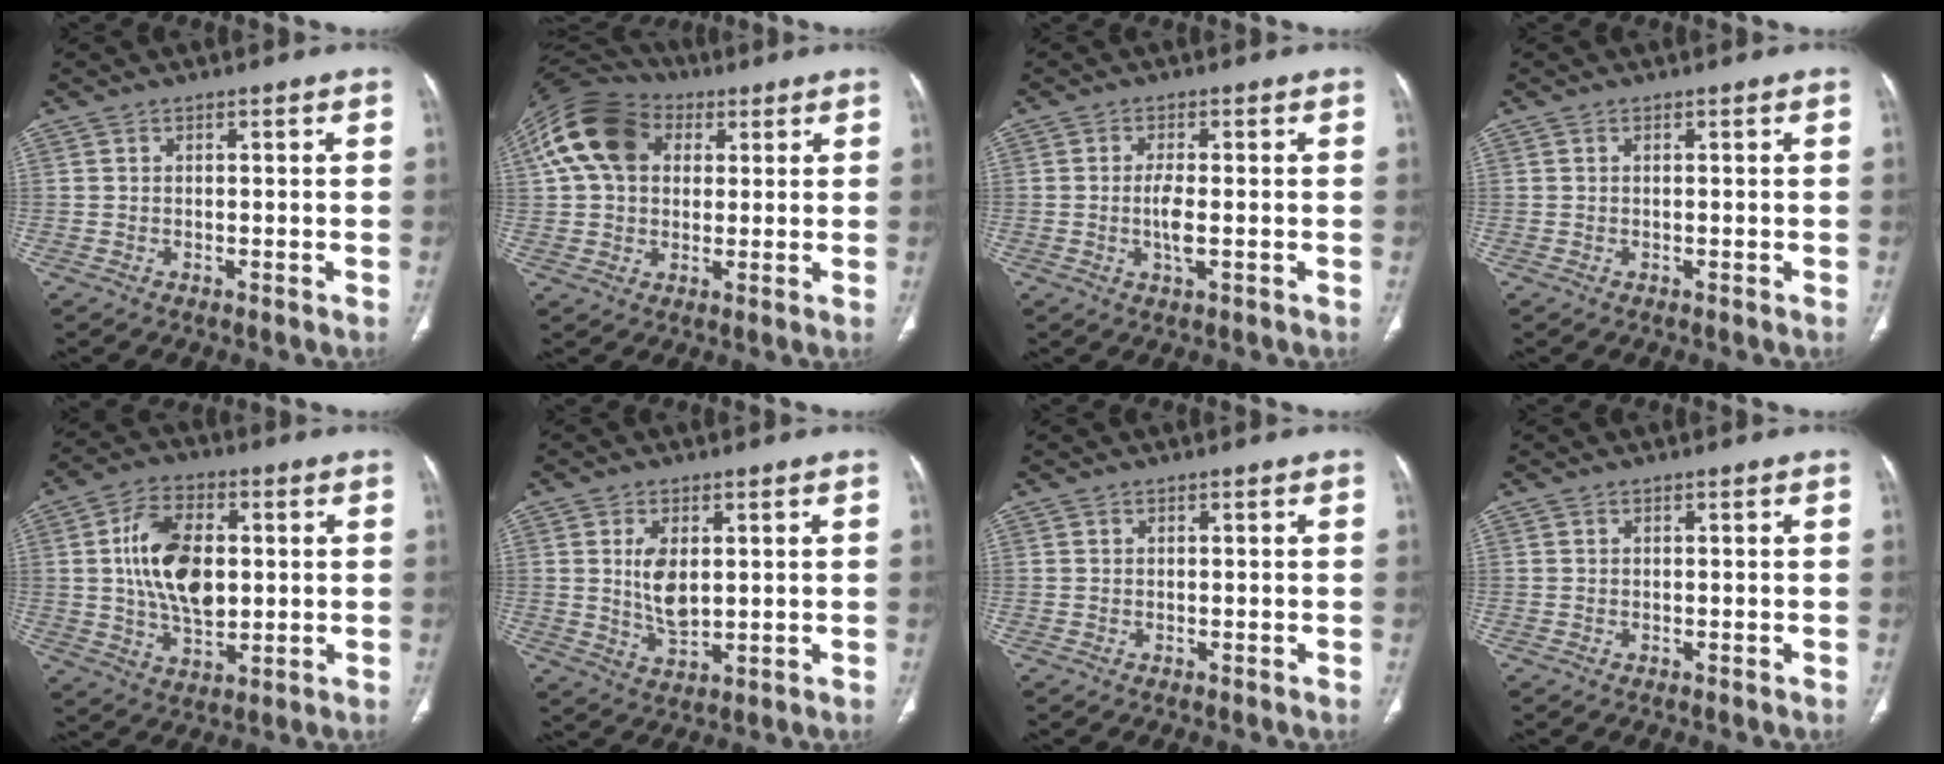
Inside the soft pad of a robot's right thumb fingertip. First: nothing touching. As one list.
[{"total": 16.2, "force": [4.6, 11.8, 10.2], "torque": [-0.193, 0.024, 0.072]}, {"total": 3.6, "force": [-0.4, 0.9, 3.5], "torque": [-0.074, -0.007, -0.010]}, {"total": 0.0}, {"total": 14.8, "force": [1.7, 8.8, 11.8], "torque": [-0.193, -0.001, 0.031]}, {"total": 6.7, "force": [1.3, 3.6, 5.5], "torque": [-0.094, -0.012, 0.031]}, {"total": 0.0}, {"total": 0.0}]